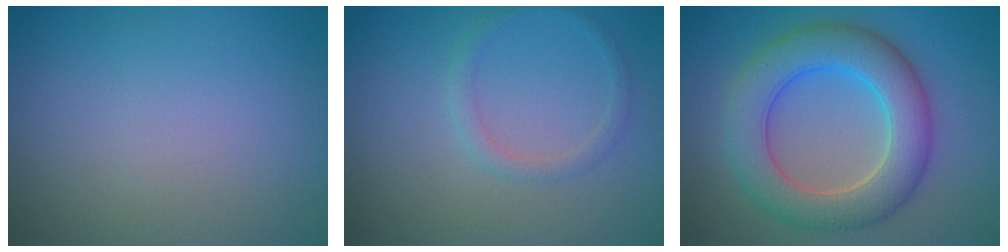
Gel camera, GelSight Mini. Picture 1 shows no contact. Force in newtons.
{"total": 1.4, "press": 1.4, "slide": 0.1}
{"total": 7.2, "press": 7.1, "slide": 0.6}